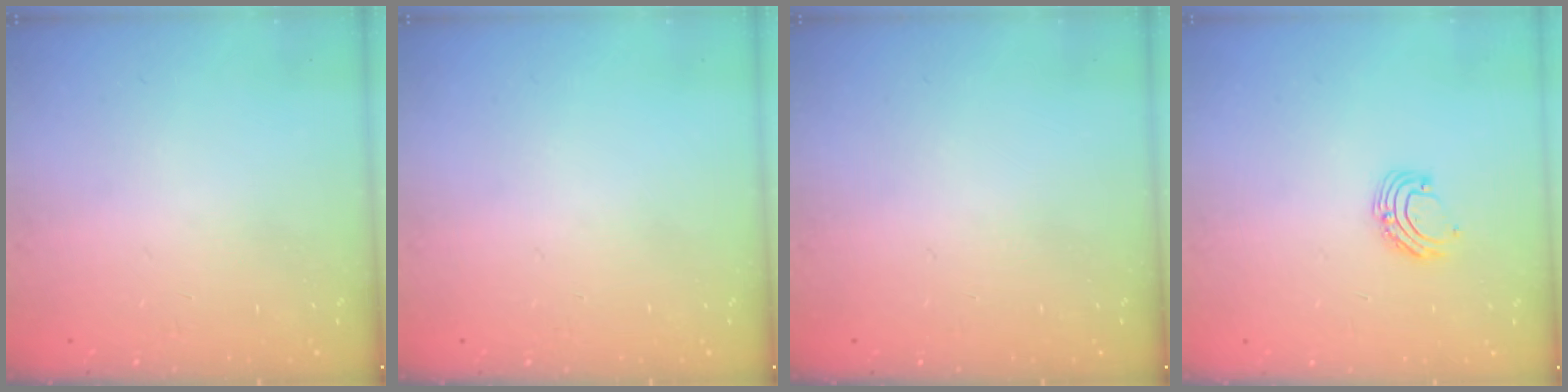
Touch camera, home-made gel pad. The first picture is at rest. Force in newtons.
{"total": 0.0}
{"total": 0.0}
{"total": 7.3, "press": 7.3, "slide": 0.9}